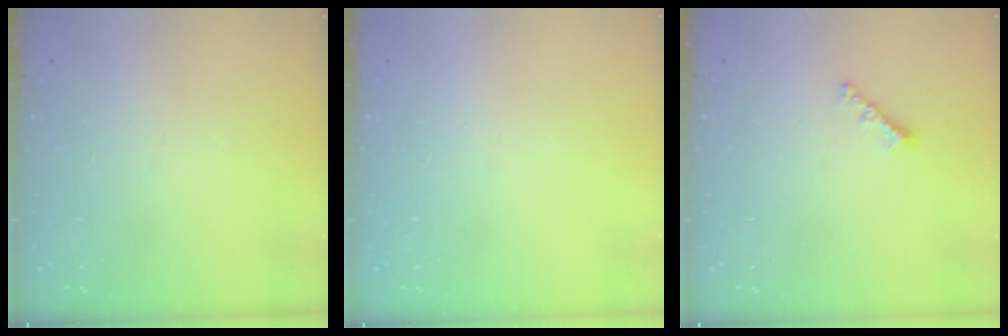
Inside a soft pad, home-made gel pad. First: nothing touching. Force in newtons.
{"total": 0.0}
{"total": 2.2, "press": 2.2, "slide": 0.5}